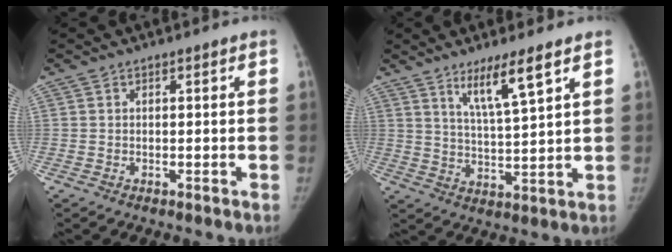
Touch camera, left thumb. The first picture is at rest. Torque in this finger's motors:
{"motor_torque": [0.35, 0.20, 0.65, -0.36, 0.11]}